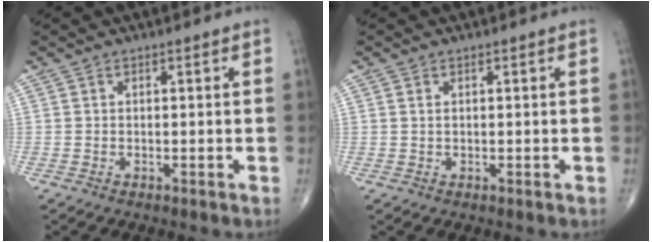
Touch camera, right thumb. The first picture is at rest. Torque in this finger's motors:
{"motor_torque": [-0.62, -0.09, 0.14, 0.25, -0.01]}